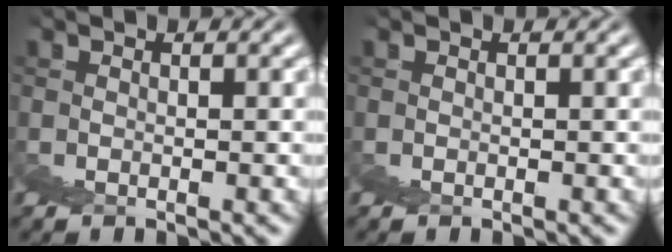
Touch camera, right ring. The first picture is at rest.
{"total": 0.0}